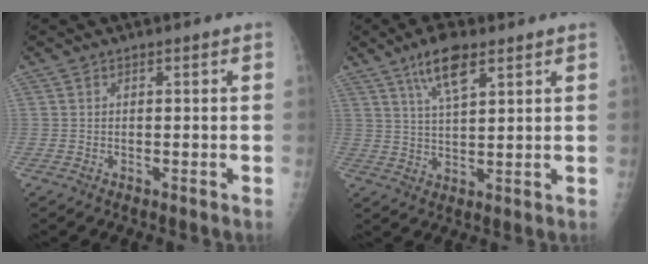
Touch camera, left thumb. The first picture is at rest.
{"total": 7.9, "force": [4.6, 2.5, 5.9], "torque": [-0.103, -0.017, 0.086]}